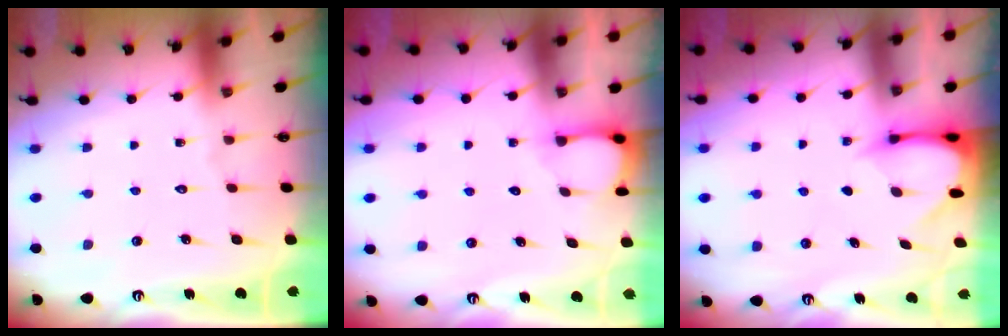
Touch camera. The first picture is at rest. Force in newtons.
{"total": 2.3, "press": 2.3, "slide": 0.3}
{"total": 3.4, "press": 3.3, "slide": 0.3}